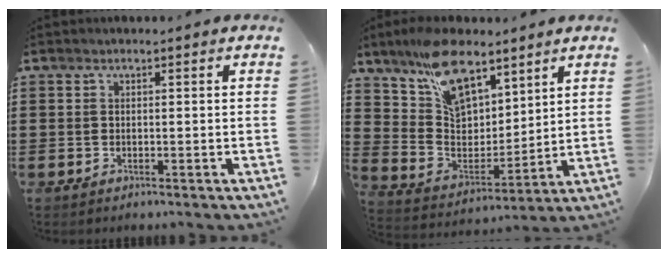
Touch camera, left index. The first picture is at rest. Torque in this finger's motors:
{"motor_torque": [1.28, -0.53, 0.32, 0.09]}